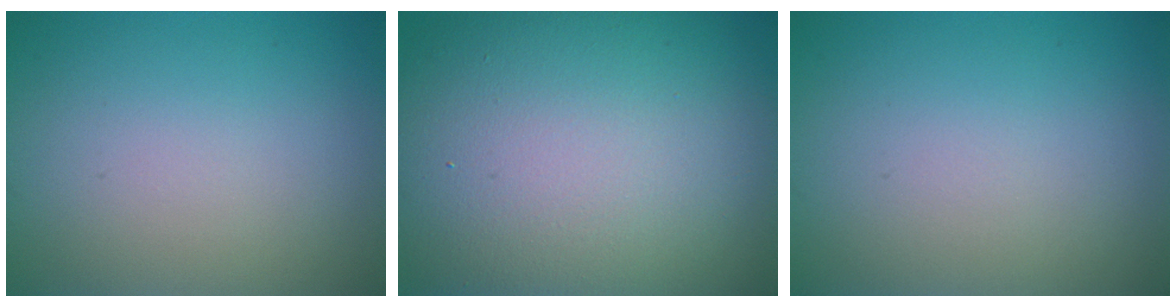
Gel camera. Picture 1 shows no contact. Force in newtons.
{"total": 17.9, "press": 17.9, "slide": 1.2}
{"total": 0.0}